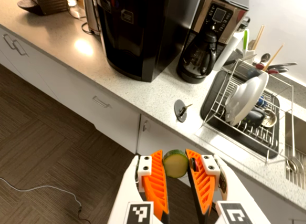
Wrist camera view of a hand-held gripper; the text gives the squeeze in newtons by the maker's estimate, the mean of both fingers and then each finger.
{"total": 10.9, "left": 10.8, "right": 11.0}